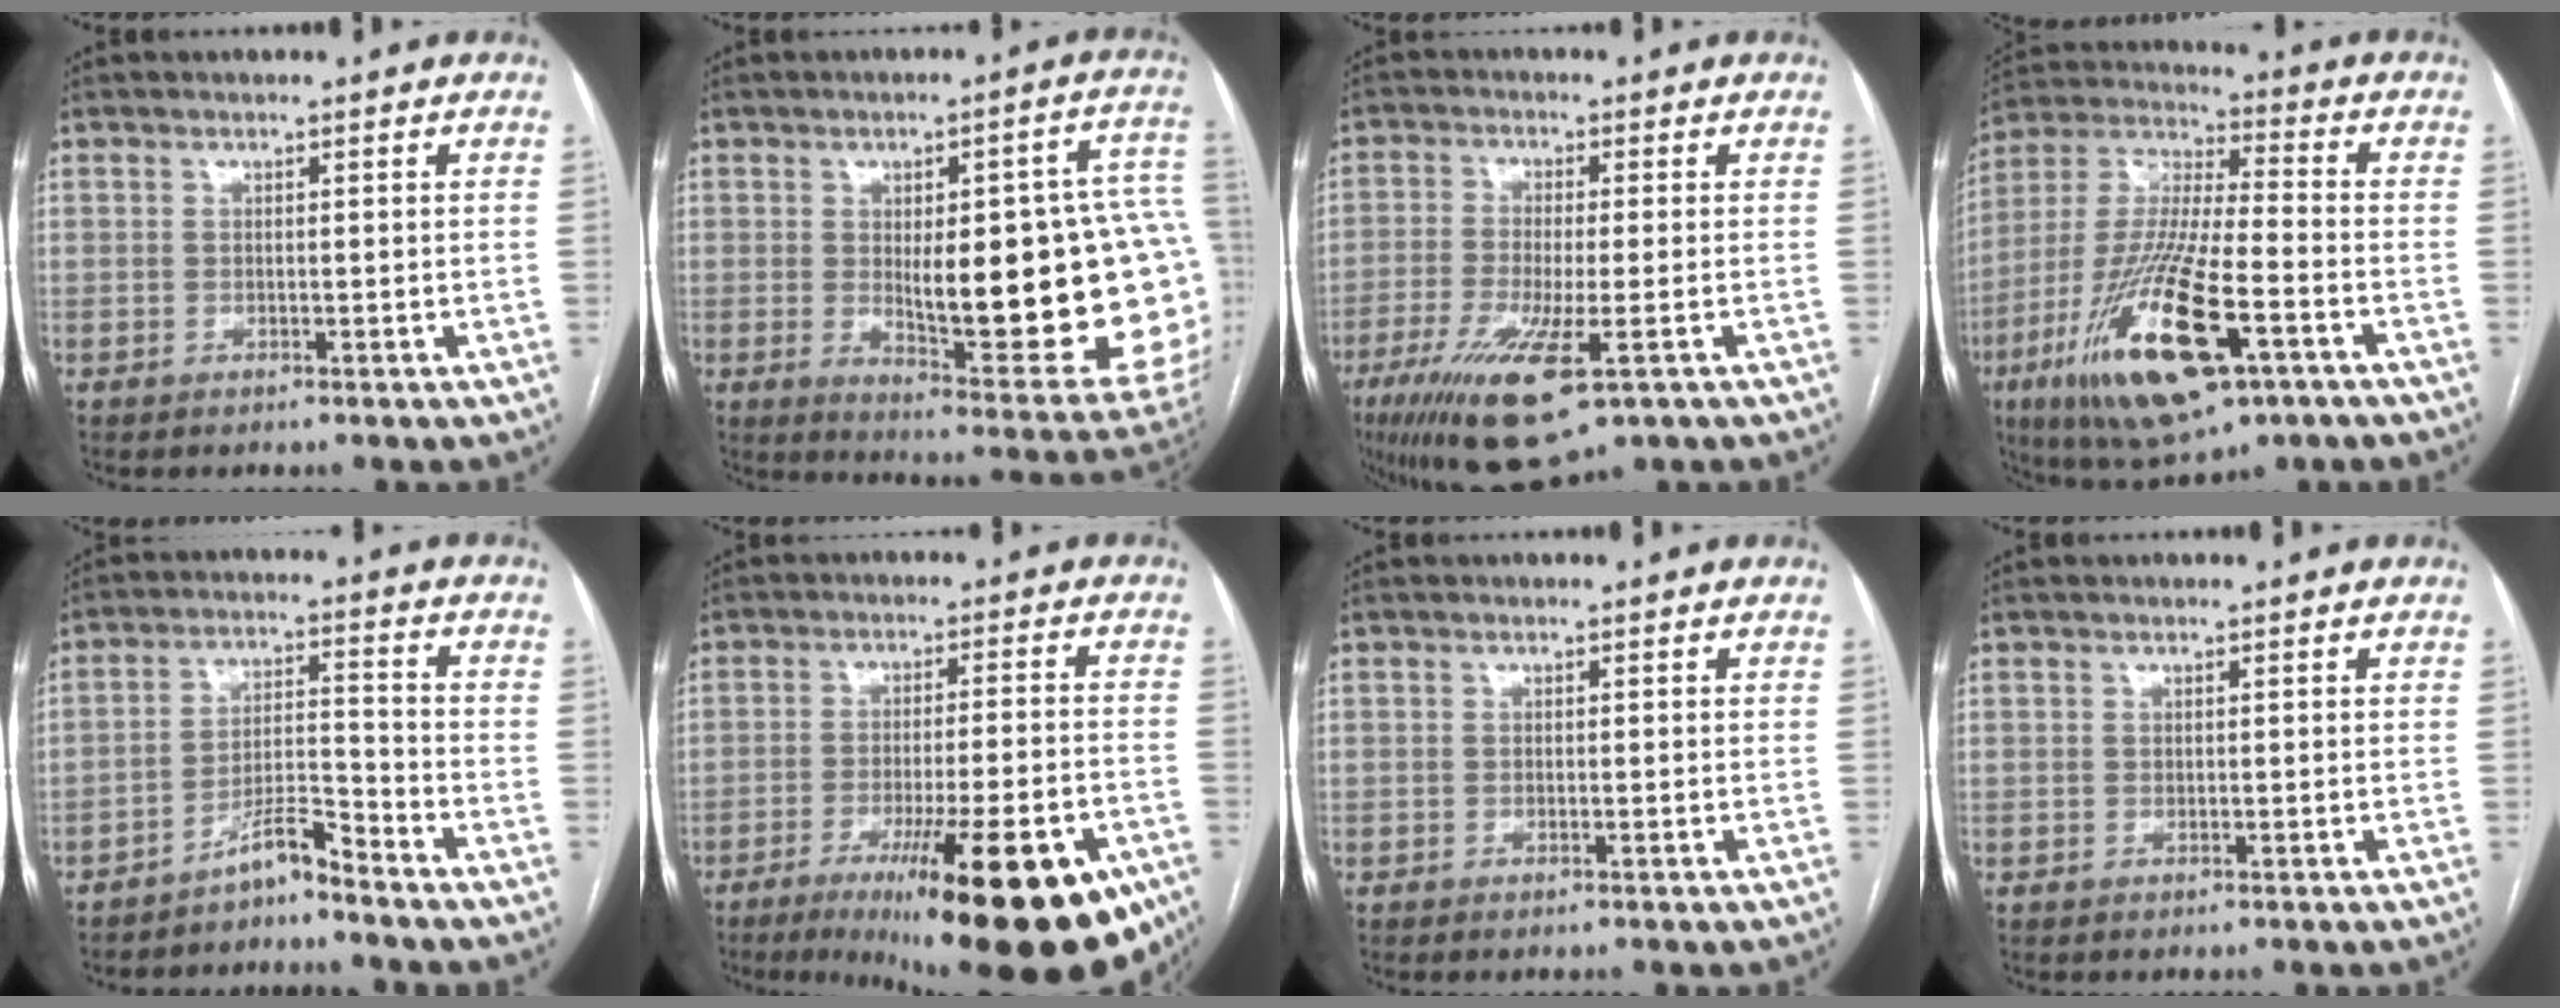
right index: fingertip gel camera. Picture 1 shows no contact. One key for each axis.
{"total": 27.2, "fx": -0.7, "fy": 6.6, "fz": 26.4, "tx": -0.253, "ty": 0.016, "tz": 0.013}
{"total": 12.9, "fx": -6.2, "fy": 2.5, "fz": 11.0, "tx": -0.206, "ty": -0.036, "tz": -0.101}
{"total": 22.2, "fx": -9.3, "fy": 5.0, "fz": 19.5, "tx": -0.420, "ty": -0.037, "tz": -0.159}
{"total": 5.7, "fx": -5.0, "fy": 0.1, "fz": 2.7, "tx": -0.045, "ty": 0.000, "tz": -0.091}
{"total": 24.4, "fx": -14.5, "fy": 4.2, "fz": 19.2, "tx": -0.200, "ty": -0.012, "tz": -0.207}
{"total": 0.5, "fx": -0.4, "fy": 0.1, "fz": 0.4, "tx": -0.009, "ty": -0.001, "tz": -0.005}
{"total": 0.0}